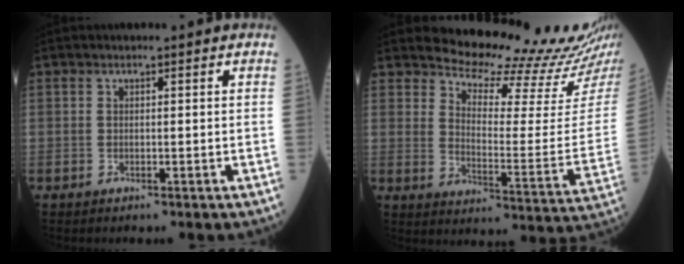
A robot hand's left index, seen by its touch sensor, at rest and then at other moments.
{"total": 16.3, "force": [16.0, 0.1, 3.4], "torque": [-0.056, -0.100, 0.194]}